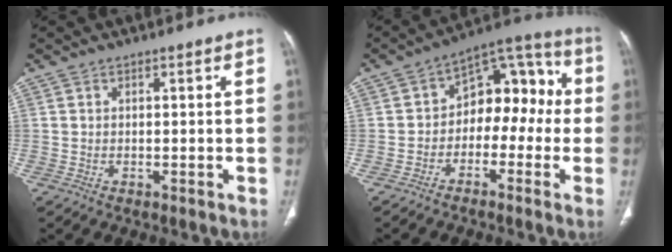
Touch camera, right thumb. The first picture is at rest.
{"total": 12.9, "force": [-1.5, 8.5, 9.6], "torque": [-0.081, 0.058, -0.038]}